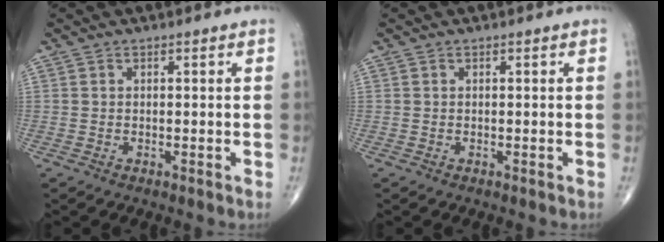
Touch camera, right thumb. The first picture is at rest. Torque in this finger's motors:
{"motor_torque": [0.00, 0.00, 0.04, 0.18, 0.00]}